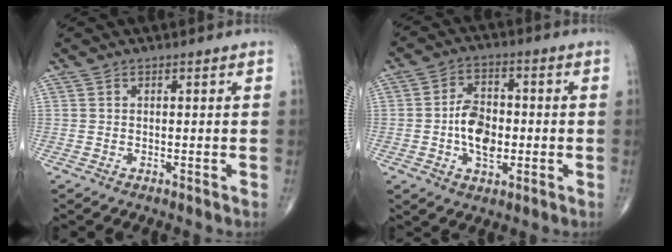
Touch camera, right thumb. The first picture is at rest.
{"total": 9.0, "force": [-1.2, 5.6, 6.9], "torque": [-0.102, 0.012, -0.025]}